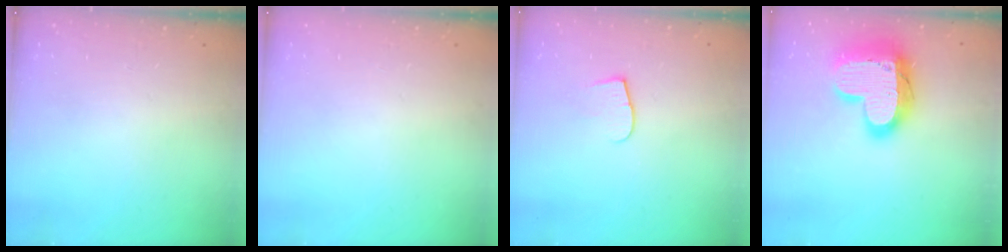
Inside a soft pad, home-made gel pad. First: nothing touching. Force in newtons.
{"total": 0.0}
{"total": 5.7, "press": 5.7, "slide": 0.5}
{"total": 20.4, "press": 20.3, "slide": 1.6}